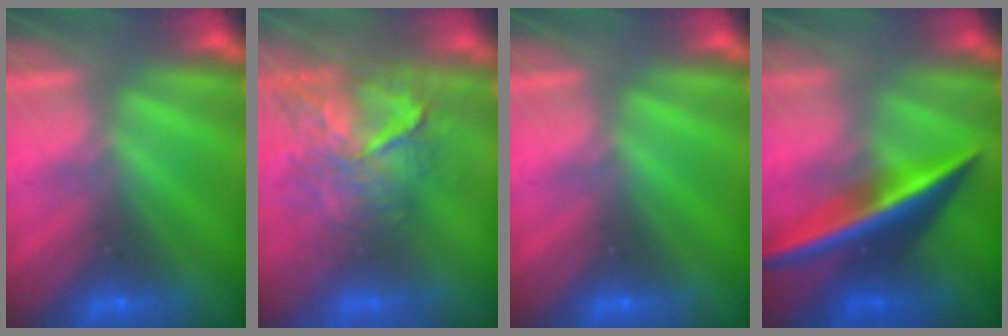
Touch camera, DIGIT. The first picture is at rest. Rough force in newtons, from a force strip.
{"total": 7.6}
{"total": 0.0}
{"total": 2.5}